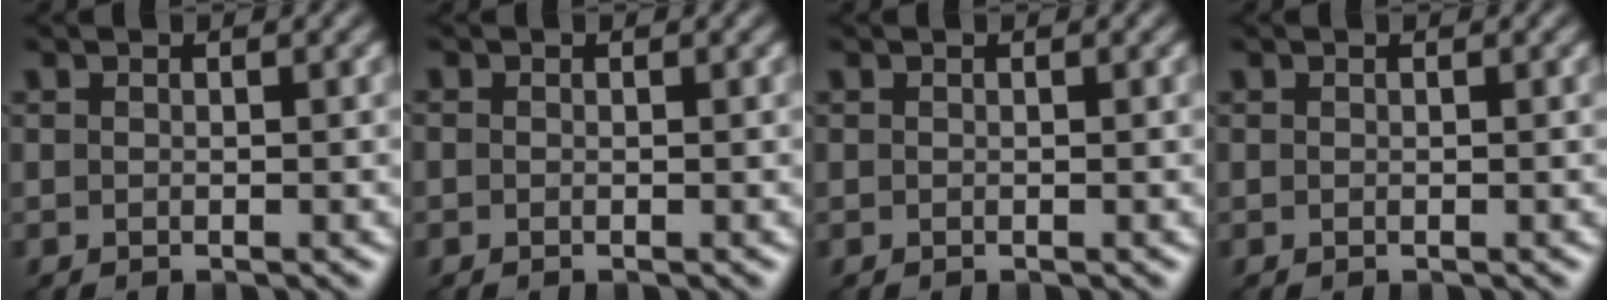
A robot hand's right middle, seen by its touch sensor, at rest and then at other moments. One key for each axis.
{"total": 0.0}
{"total": 0.0}
{"total": 0.0}